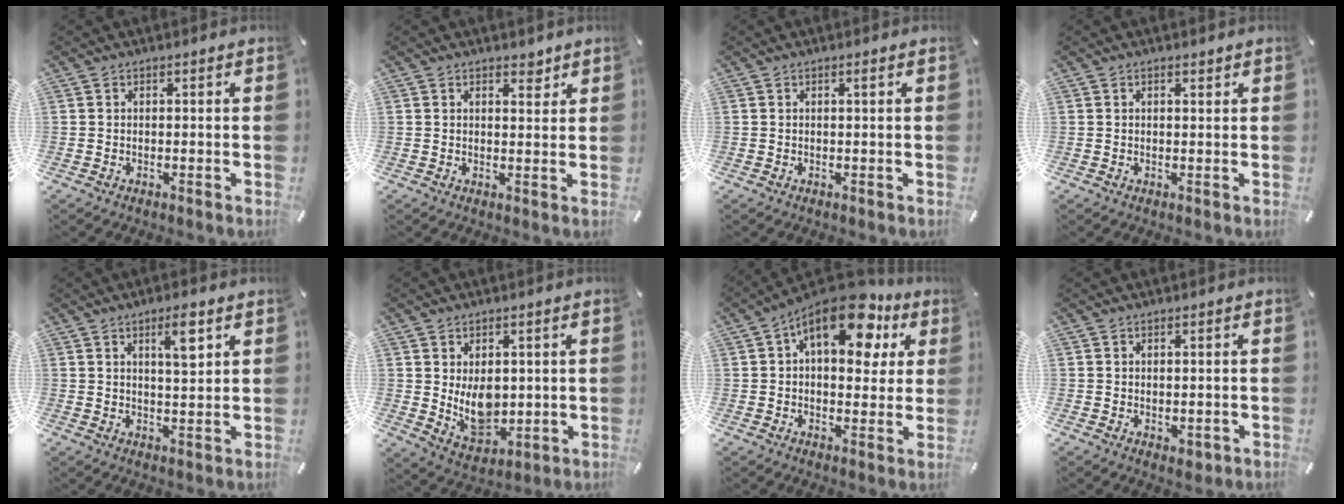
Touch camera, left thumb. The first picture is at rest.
{"total": 2.8, "force": [2.0, 1.6, 1.1], "torque": [-0.002, -0.011, 0.031]}
{"total": 0.7, "force": [0.2, 0.0, 0.6], "torque": [-0.011, 0.000, 0.004]}
{"total": 0.9, "force": [0.6, 0.4, 0.6], "torque": [-0.012, 0.001, 0.010]}
{"total": 6.1, "force": [3.0, 1.5, 5.1], "torque": [-0.076, -0.009, 0.042]}
{"total": 9.5, "force": [1.2, 6.9, 6.5], "torque": [-0.089, -0.016, 0.025]}
{"total": 16.7, "force": [8.1, 8.7, 11.7], "torque": [-0.168, -0.036, 0.136]}
{"total": 1.4, "force": [0.0, 1.1, 0.9], "torque": [-0.015, 0.004, 0.001]}